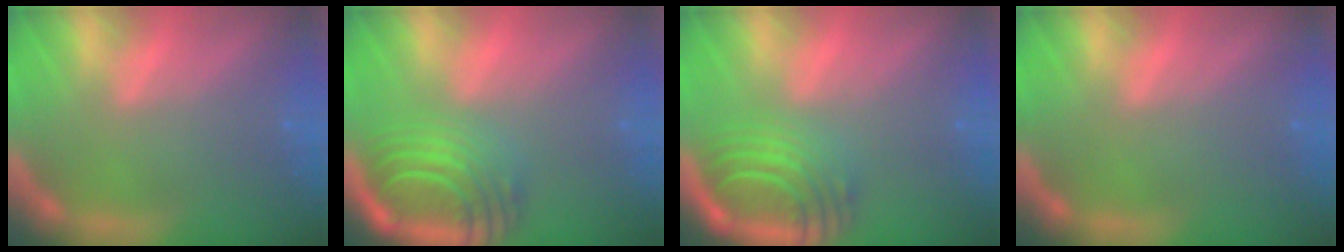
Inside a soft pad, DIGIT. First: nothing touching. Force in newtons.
{"total": 8.5}
{"total": 7.5}
{"total": 0.0}